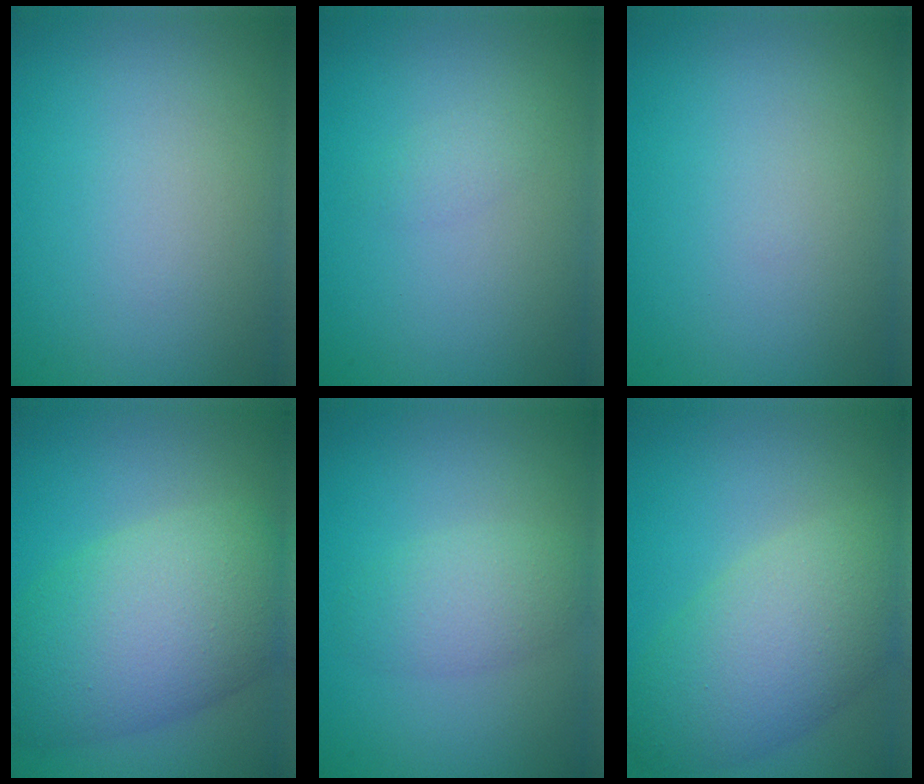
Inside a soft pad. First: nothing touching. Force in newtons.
{"total": 0.9, "press": 0.9, "slide": 0.0}
{"total": 0.0}
{"total": 9.4, "press": 9.4, "slide": 0.5}
{"total": 2.7, "press": 2.7, "slide": 0.1}
{"total": 7.4, "press": 7.4, "slide": 0.4}